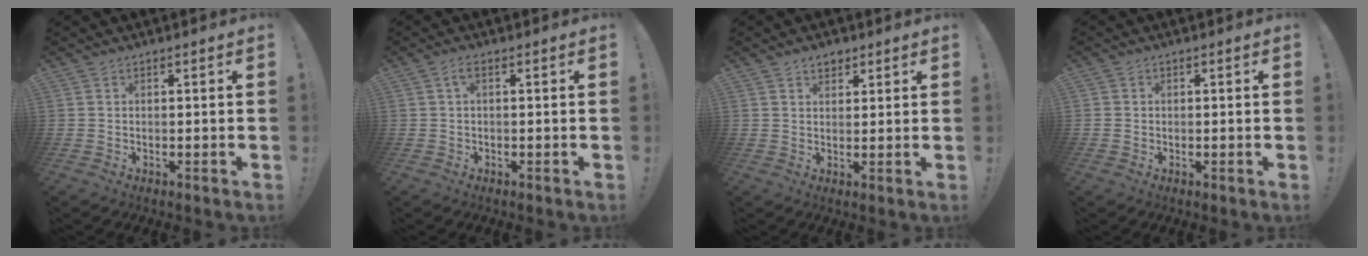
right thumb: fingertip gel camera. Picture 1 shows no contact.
{"total": 1.8, "force": [0.0, 0.5, 1.8], "torque": [-0.038, 0.006, 0.000]}
{"total": 3.3, "force": [2.2, 2.2, 1.2], "torque": [-0.006, -0.010, 0.038]}
{"total": 1.2, "force": [-0.2, 1.1, 0.2], "torque": [-0.004, 0.003, -0.004]}